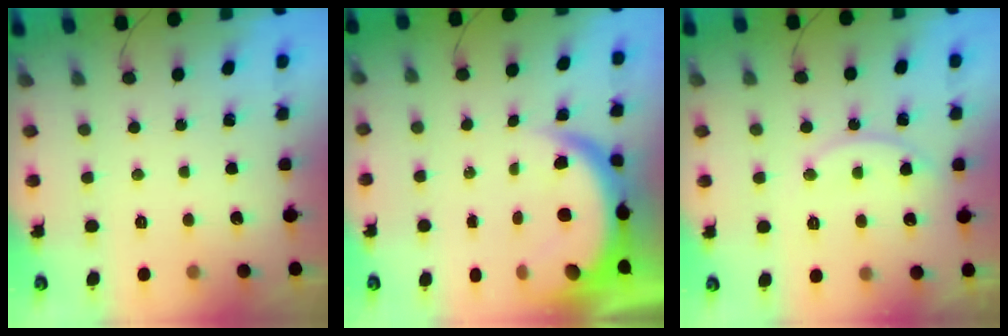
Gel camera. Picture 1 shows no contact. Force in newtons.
{"total": 8.0, "press": 8.0, "slide": 0.7}
{"total": 10.9, "press": 10.9, "slide": 0.7}